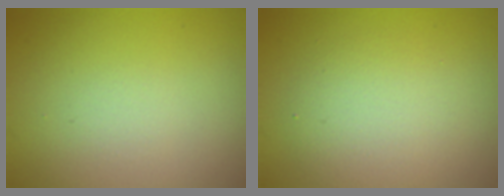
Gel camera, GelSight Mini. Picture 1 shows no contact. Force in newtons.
{"total": 3.6, "press": 3.6, "slide": 0.2}